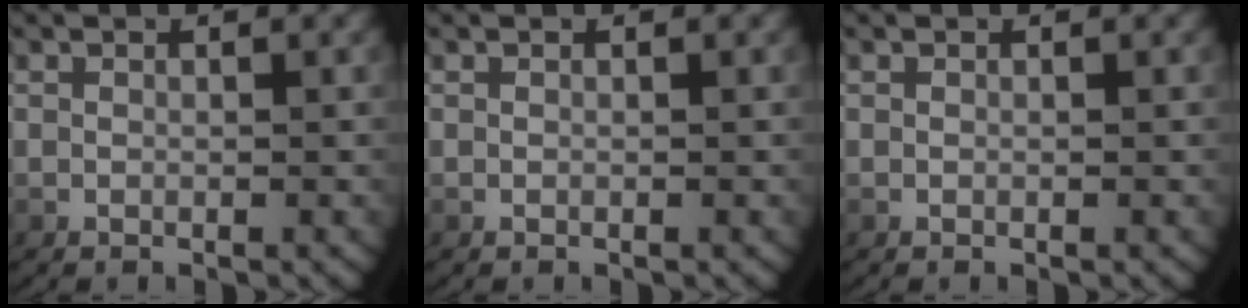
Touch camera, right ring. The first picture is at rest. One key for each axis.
{"total": 0.0}
{"total": 0.0}